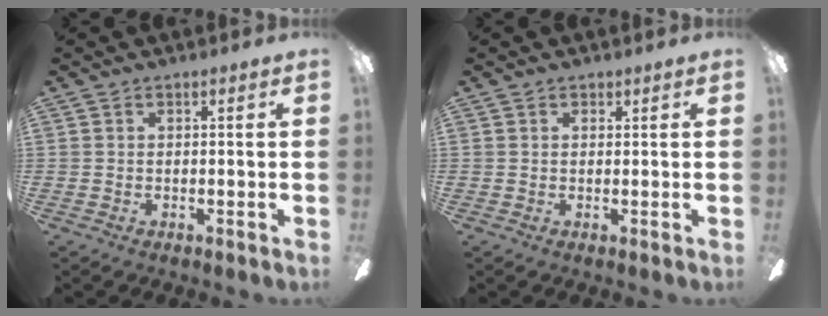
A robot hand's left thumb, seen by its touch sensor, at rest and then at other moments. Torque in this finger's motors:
{"motor_torque": [0.09, -0.07, -0.27, 0.13, -0.01]}